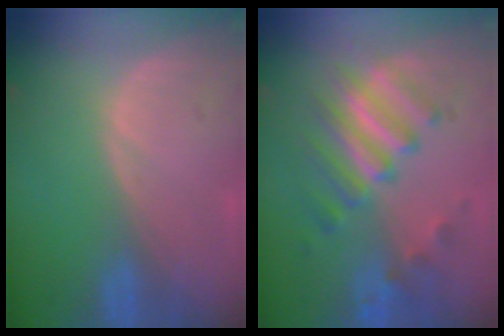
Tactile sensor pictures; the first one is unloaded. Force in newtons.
{"total": 7.9, "press": 7.8, "slide": 1.0}